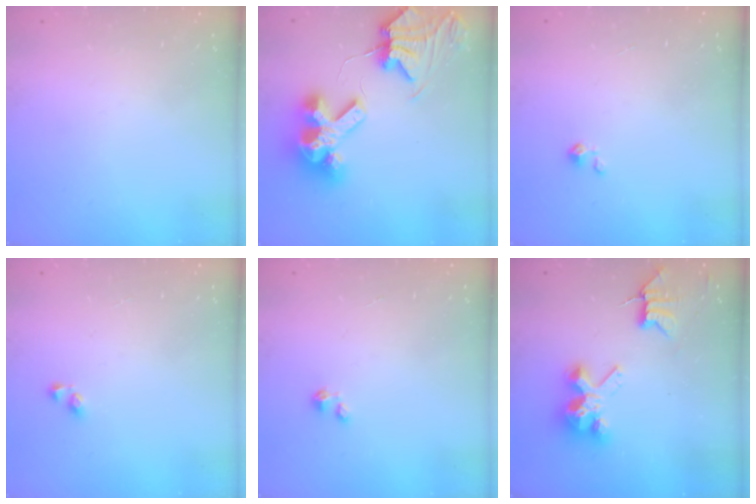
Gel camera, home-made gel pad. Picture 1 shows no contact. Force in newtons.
{"total": 12.4, "press": 12.3, "slide": 1.6}
{"total": 2.3, "press": 2.2, "slide": 0.3}
{"total": 2.9, "press": 2.9, "slide": 0.3}
{"total": 0.0}
{"total": 8.0, "press": 8.0, "slide": 0.5}